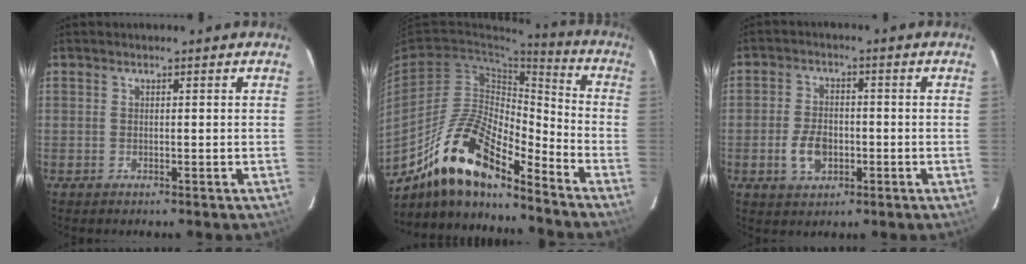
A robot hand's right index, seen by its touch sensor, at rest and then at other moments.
{"total": 17.4, "force": [-12.4, 5.1, 11.2], "torque": [-0.206, 0.001, -0.235]}
{"total": 6.2, "force": [-1.9, 4.1, 4.3], "torque": [-0.089, 0.006, -0.028]}